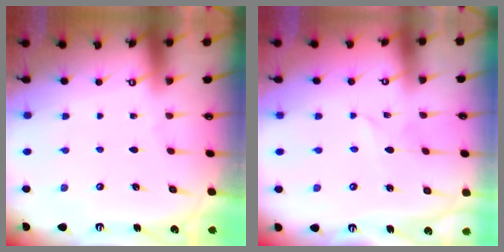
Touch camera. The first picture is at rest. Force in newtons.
{"total": 1.8, "press": 1.8, "slide": 0.1}